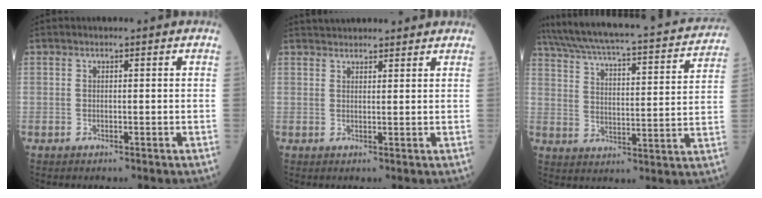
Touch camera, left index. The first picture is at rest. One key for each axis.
{"total": 7.4, "fx": 7.0, "fy": 1.3, "fz": 2.0, "tx": -0.028, "ty": 0.034, "tz": 0.096}
{"total": 25.6, "fx": 22.6, "fy": 4.0, "fz": 11.4, "tx": -0.196, "ty": -0.013, "tz": 0.299}